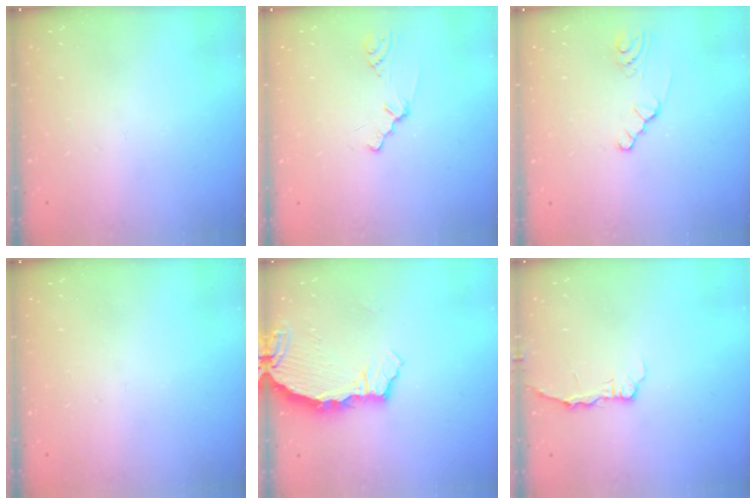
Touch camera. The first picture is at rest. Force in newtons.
{"total": 0.8, "press": 0.8, "slide": 0.2}
{"total": 2.1, "press": 2.1, "slide": 0.3}
{"total": 0.0}
{"total": 5.4, "press": 5.4, "slide": 0.4}
{"total": 2.8, "press": 2.8, "slide": 0.3}